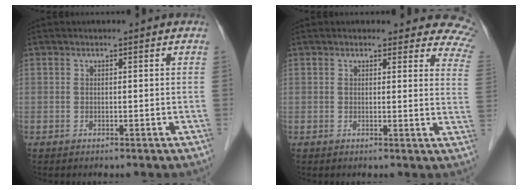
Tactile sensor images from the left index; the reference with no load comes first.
{"total": 10.4, "force": [9.3, 3.9, 2.3], "torque": [0.028, -0.031, 0.058]}